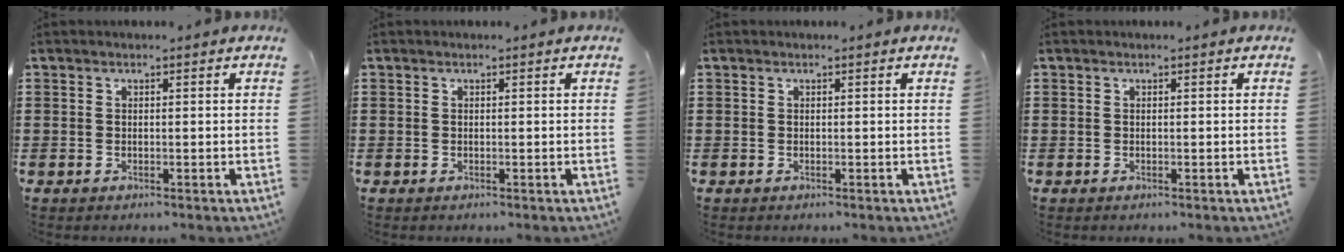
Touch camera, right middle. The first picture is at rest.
{"total": 0.0}
{"total": 0.0}
{"total": 0.0}